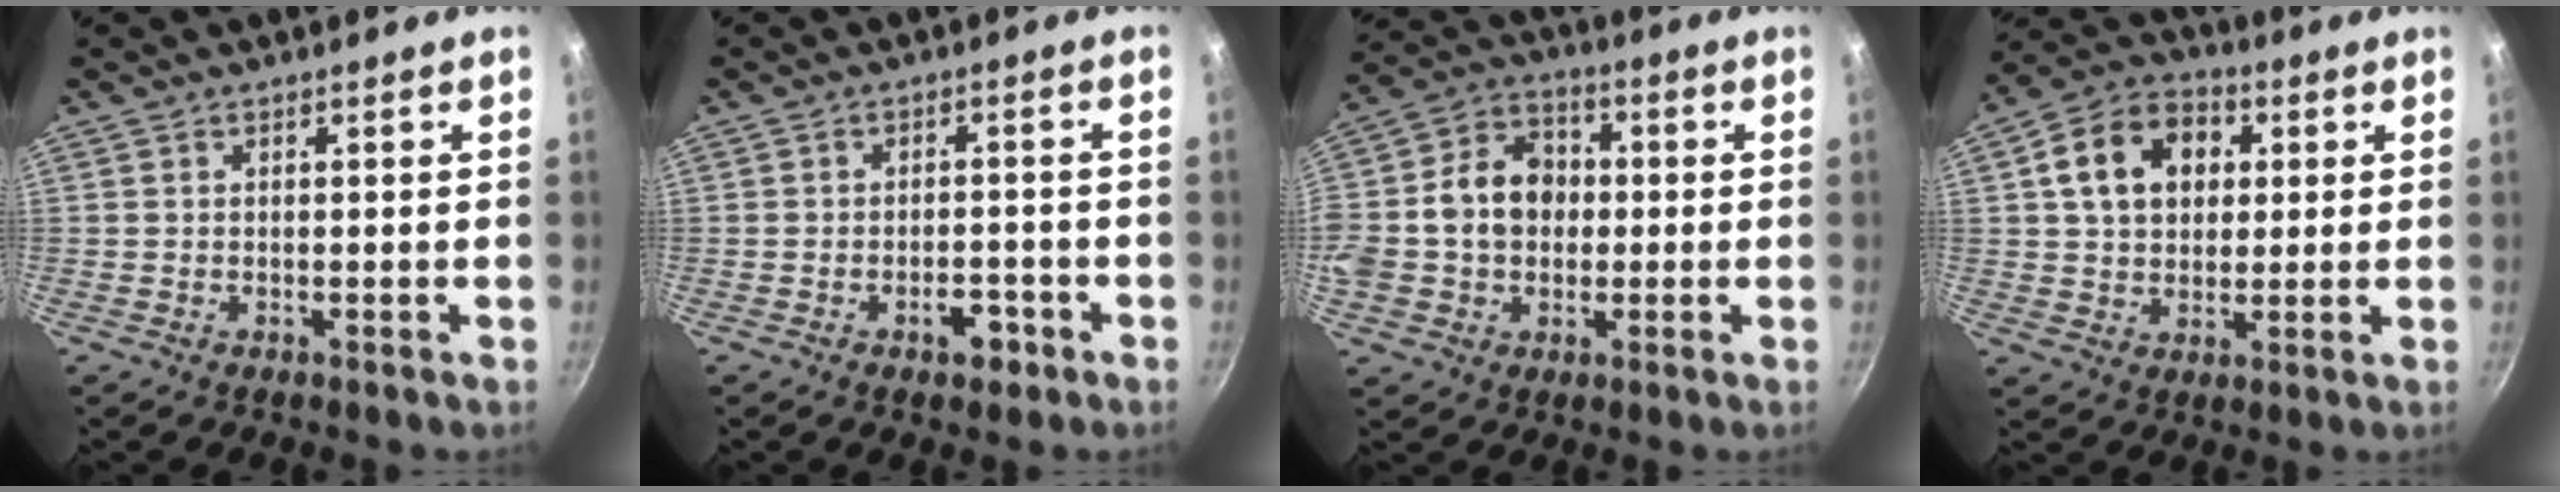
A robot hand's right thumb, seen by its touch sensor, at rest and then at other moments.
{"total": 4.1, "force": [-2.3, 2.2, 2.6], "torque": [-0.018, 0.016, -0.030]}
{"total": 14.2, "force": [0.0, 11.3, 8.6], "torque": [-0.128, 0.029, -0.015]}
{"total": 13.4, "force": [3.4, 10.1, 8.1], "torque": [-0.115, 0.018, 0.046]}